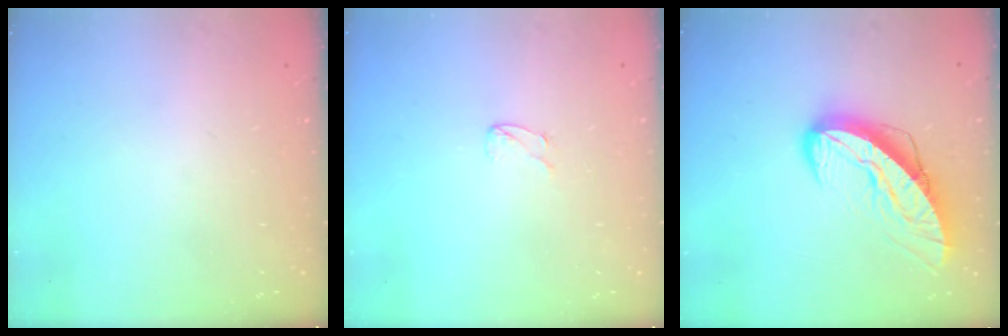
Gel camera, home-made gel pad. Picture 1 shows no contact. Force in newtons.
{"total": 3.0, "press": 3.0, "slide": 0.3}
{"total": 10.6, "press": 10.6, "slide": 0.9}